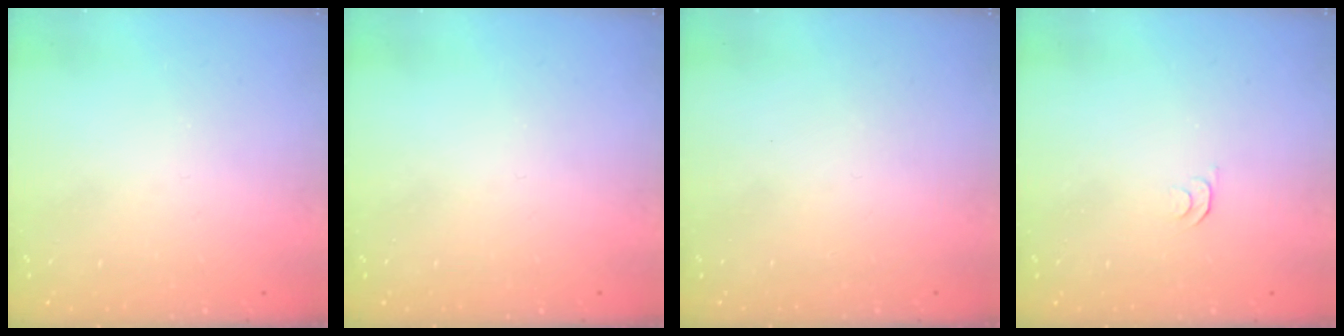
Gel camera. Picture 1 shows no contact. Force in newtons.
{"total": 0.0}
{"total": 1.6, "press": 1.6, "slide": 0.1}
{"total": 3.9, "press": 3.8, "slide": 0.5}